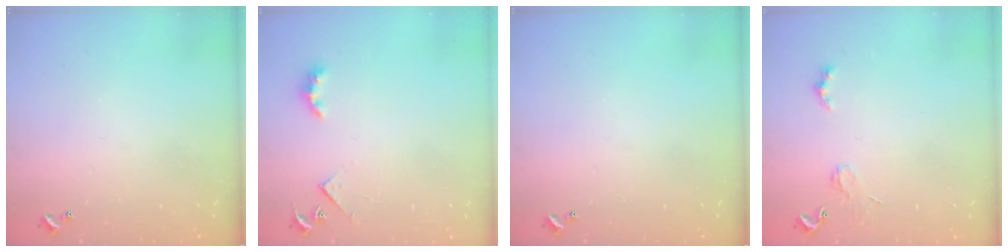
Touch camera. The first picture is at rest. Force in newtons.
{"total": 3.6, "press": 3.6, "slide": 0.6}
{"total": 0.0}
{"total": 2.0, "press": 1.9, "slide": 0.4}